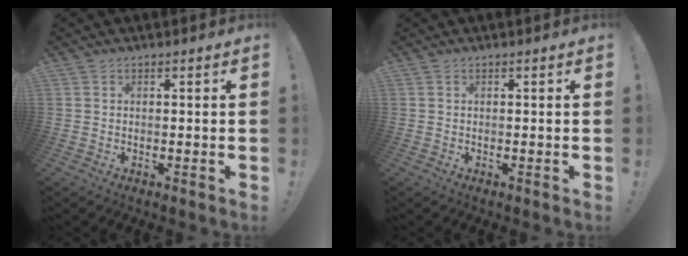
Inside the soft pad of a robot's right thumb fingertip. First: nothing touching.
{"total": 0.0}